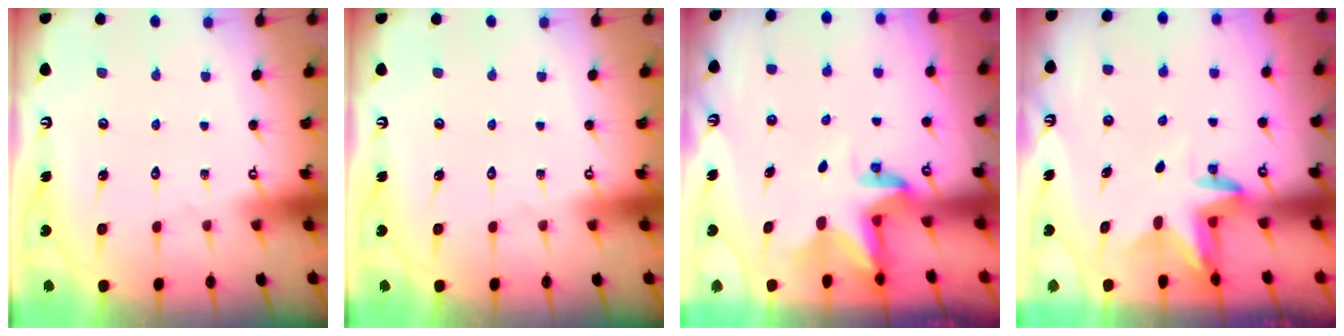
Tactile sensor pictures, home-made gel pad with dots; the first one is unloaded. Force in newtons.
{"total": 0.0}
{"total": 2.8, "press": 2.8, "slide": 0.2}
{"total": 3.6, "press": 3.5, "slide": 0.3}